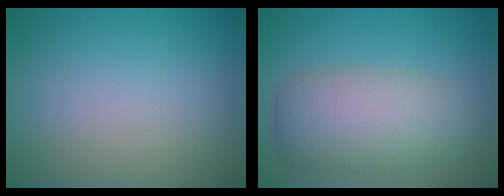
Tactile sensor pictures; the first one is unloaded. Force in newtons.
{"total": 6.2, "press": 6.2, "slide": 0.6}